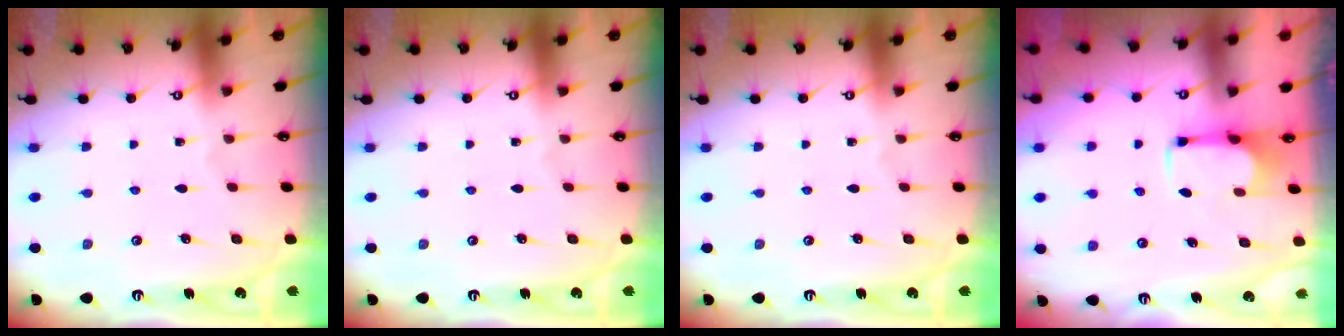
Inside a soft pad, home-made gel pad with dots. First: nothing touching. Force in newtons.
{"total": 0.0}
{"total": 0.0}
{"total": 2.8, "press": 2.7, "slide": 0.9}